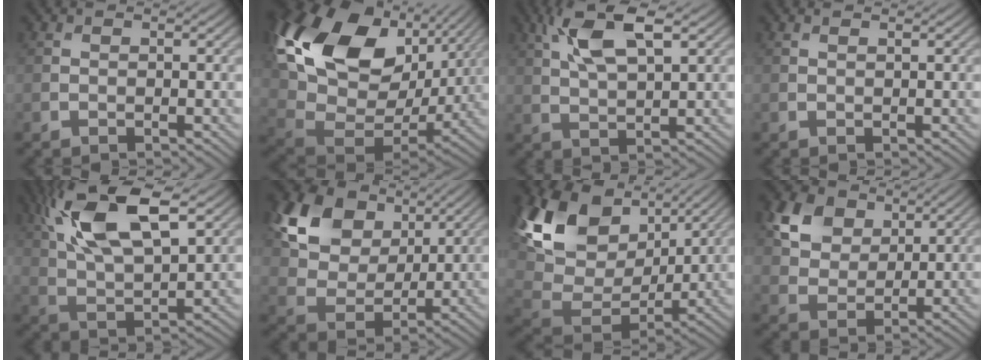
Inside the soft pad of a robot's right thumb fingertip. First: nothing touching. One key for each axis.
{"total": 20.3, "fx": 7.8, "fy": 13.2, "fz": 13.3, "tx": -0.303, "ty": 0.010, "tz": 0.160}
{"total": 8.5, "fx": 3.9, "fy": 3.0, "fz": 7.0, "tx": -0.147, "ty": 0.013, "tz": 0.077}
{"total": 0.6, "fx": 0.5, "fy": 0.0, "fz": 0.4, "tx": -0.011, "ty": 0.004, "tz": 0.006}
{"total": 15.1, "fx": 6.8, "fy": 5.9, "fz": 12.1, "tx": -0.260, "ty": 0.020, "tz": 0.122}
{"total": 12.9, "fx": 6.5, "fy": 8.6, "fz": 7.1, "tx": -0.176, "ty": 0.024, "tz": 0.112}
{"total": 16.4, "fx": 7.5, "fy": 10.2, "fz": 10.4, "tx": -0.262, "ty": 0.020, "tz": 0.150}
{"total": 7.0, "fx": 3.7, "fy": 4.8, "fz": 3.5, "tx": -0.092, "ty": 0.003, "tz": 0.065}